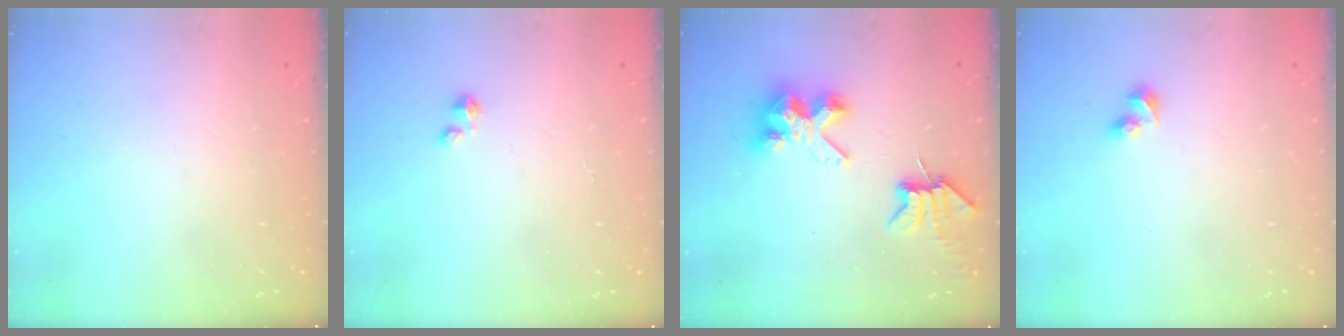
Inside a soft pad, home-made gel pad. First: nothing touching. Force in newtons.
{"total": 0.0}
{"total": 7.3, "press": 7.2, "slide": 0.8}
{"total": 3.9, "press": 3.8, "slide": 0.6}